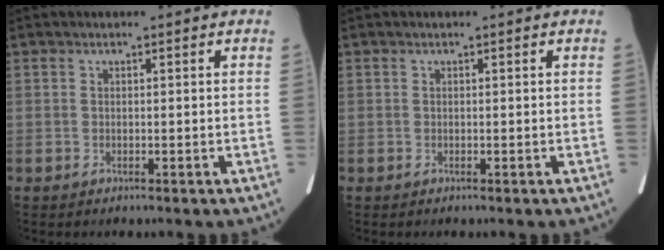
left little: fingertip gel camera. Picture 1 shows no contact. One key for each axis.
{"total": 0.0}